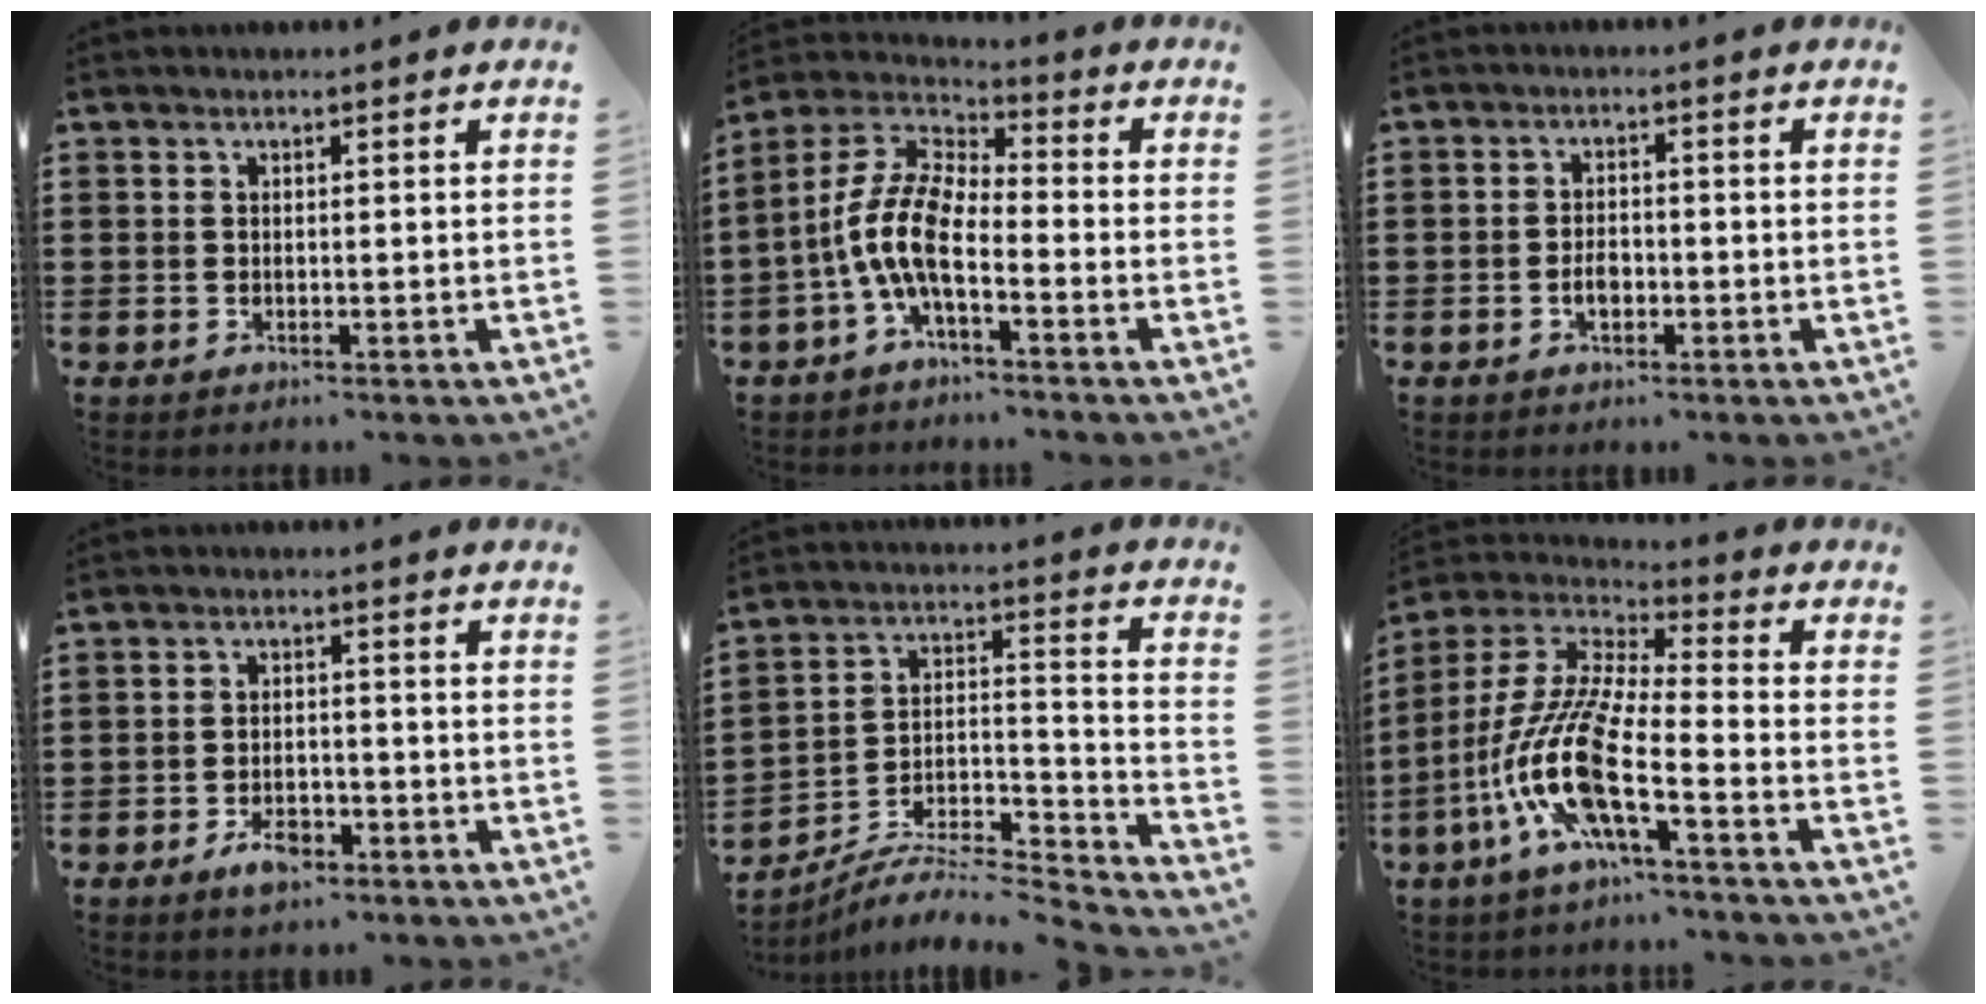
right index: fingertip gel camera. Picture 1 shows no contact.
{"total": 9.6, "force": [-3.3, 3.7, 8.2], "torque": [-0.209, -0.016, -0.073]}
{"total": 2.6, "force": [-0.9, 1.5, 1.9], "torque": [-0.039, 0.005, -0.017]}
{"total": 4.0, "force": [-2.3, 1.9, 2.7], "torque": [-0.052, 0.006, -0.043]}
{"total": 5.8, "force": [-5.2, 1.6, 2.0], "torque": [-0.033, -0.001, -0.104]}
{"total": 12.7, "force": [-6.4, 2.5, 10.7], "torque": [-0.253, -0.020, -0.135]}